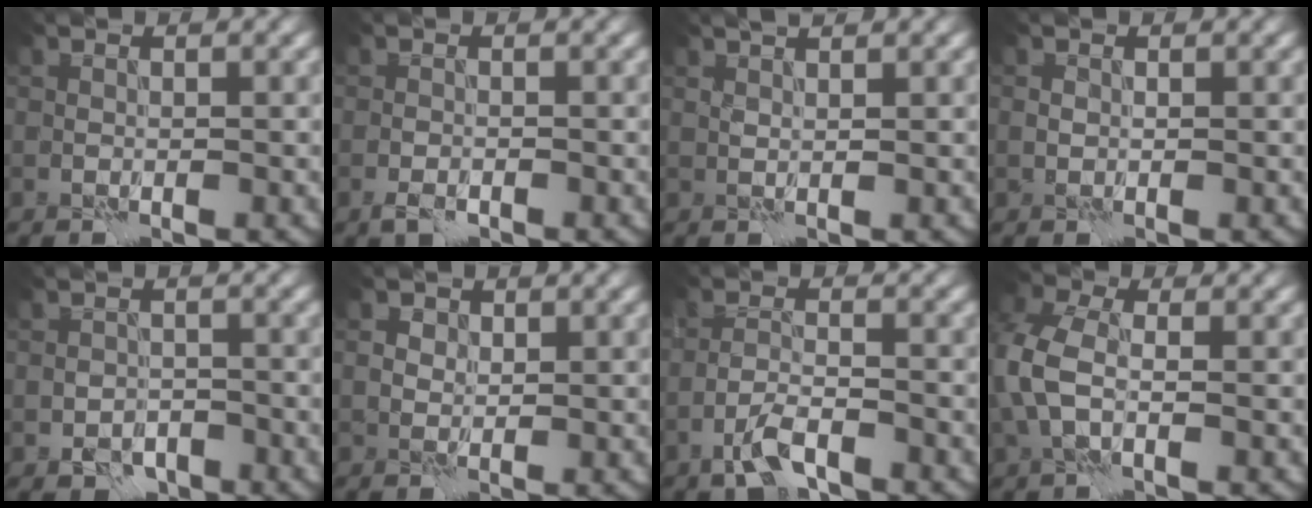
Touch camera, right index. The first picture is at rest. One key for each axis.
{"total": 1.4, "fx": -0.9, "fy": 0.7, "fz": 0.9, "tx": -0.021, "ty": -0.001, "tz": -0.019}
{"total": 1.7, "fx": 1.4, "fy": 0.3, "fz": 0.9, "tx": -0.015, "ty": -0.003, "tz": 0.014}
{"total": 0.0}
{"total": 2.6, "fx": -1.4, "fy": 1.9, "fz": 1.1, "tx": -0.015, "ty": -0.003, "tz": -0.026}
{"total": 1.4, "fx": 0.6, "fy": 1.2, "fz": 0.5, "tx": -0.012, "ty": 0.002, "tz": 0.007}
{"total": 3.2, "fx": -2.3, "fy": 1.0, "fz": 2.0, "tx": -0.044, "ty": 0.005, "tz": -0.051}
{"total": 5.8, "fx": -0.3, "fy": 3.9, "fz": 4.3, "tx": -0.121, "ty": 0.004, "tz": -0.018}